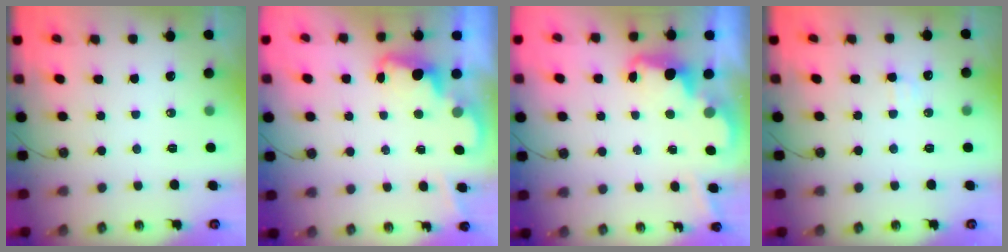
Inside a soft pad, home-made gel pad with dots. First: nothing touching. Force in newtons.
{"total": 2.3, "press": 2.2, "slide": 0.6}
{"total": 2.3, "press": 2.2, "slide": 0.5}
{"total": 3.5, "press": 3.3, "slide": 1.0}